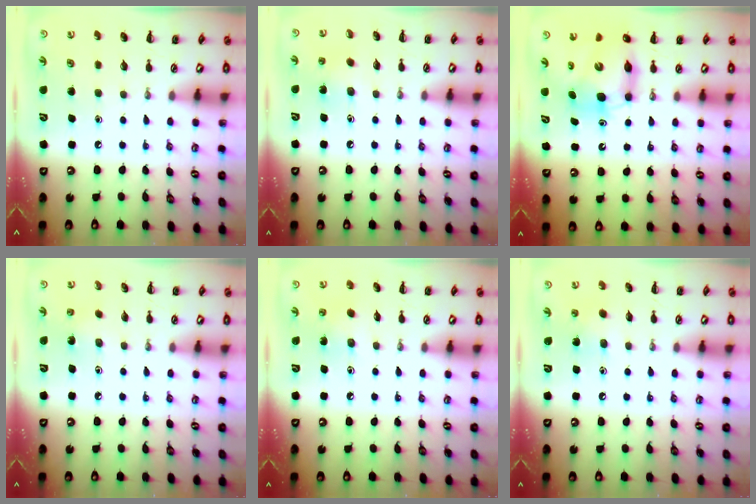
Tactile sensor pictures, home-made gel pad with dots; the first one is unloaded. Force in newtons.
{"total": 7.4, "press": 7.1, "slide": 1.9}
{"total": 6.8, "press": 6.6, "slide": 1.8}
{"total": 1.1, "press": 1.0, "slide": 0.5}
{"total": 4.0, "press": 3.9, "slide": 0.9}
{"total": 5.9, "press": 5.7, "slide": 1.6}